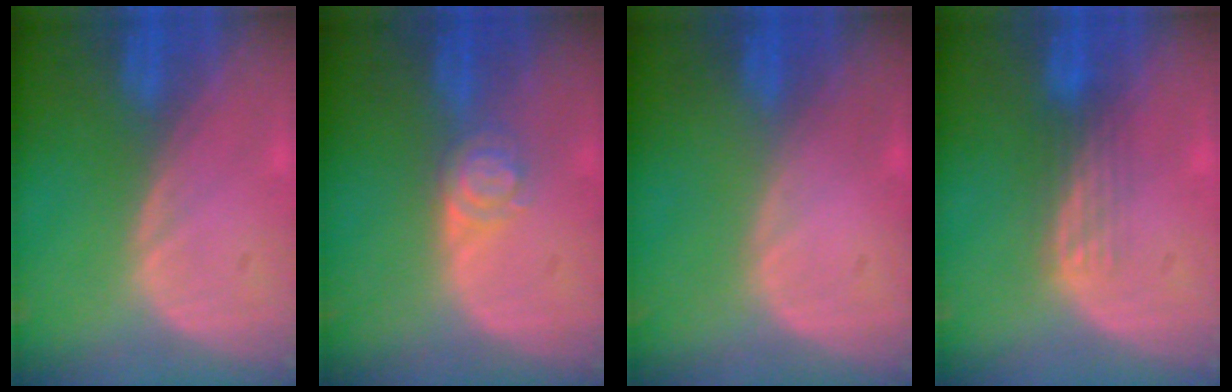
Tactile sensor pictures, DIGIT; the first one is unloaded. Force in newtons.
{"total": 3.9, "press": 3.6, "slide": 1.6}
{"total": 0.0}
{"total": 2.9, "press": 2.7, "slide": 1.2}